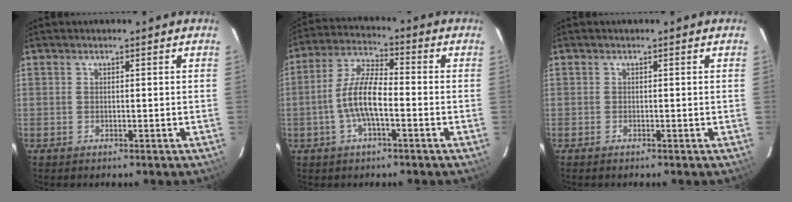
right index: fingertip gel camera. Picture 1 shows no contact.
{"total": 9.2, "force": [-2.7, 2.8, 8.3], "torque": [-0.174, 0.007, -0.052]}
{"total": 0.0}